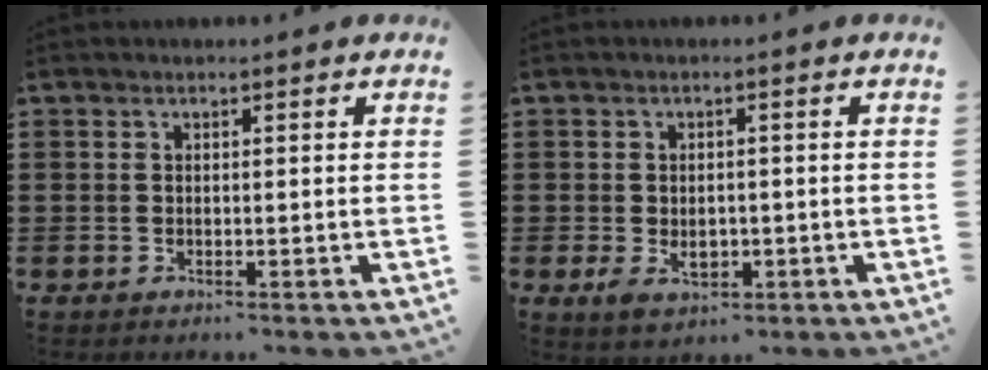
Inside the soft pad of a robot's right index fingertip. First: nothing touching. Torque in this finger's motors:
{"motor_torque": [1.09, 1.05, 0.25, 0.07]}